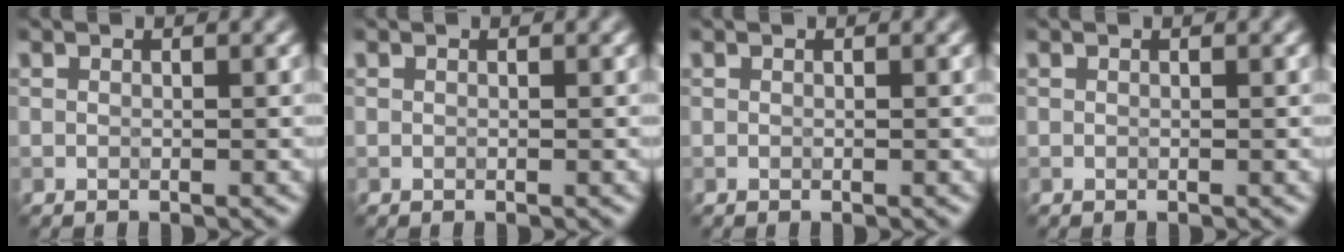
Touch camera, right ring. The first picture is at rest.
{"total": 0.0}
{"total": 0.0}
{"total": 0.0}